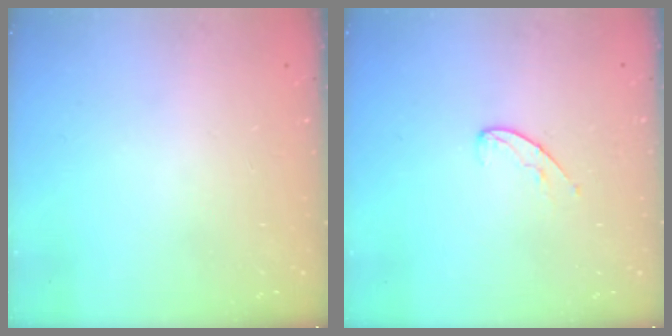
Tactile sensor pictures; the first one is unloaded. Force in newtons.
{"total": 6.6, "press": 6.6, "slide": 0.7}